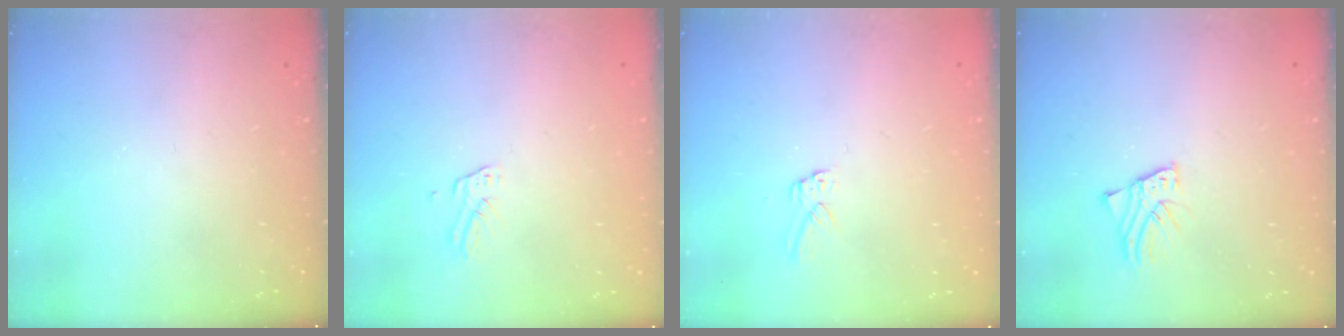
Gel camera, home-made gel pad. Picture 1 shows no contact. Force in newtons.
{"total": 2.7, "press": 2.7, "slide": 0.2}
{"total": 4.5, "press": 4.5, "slide": 0.5}
{"total": 2.2, "press": 2.2, "slide": 0.1}